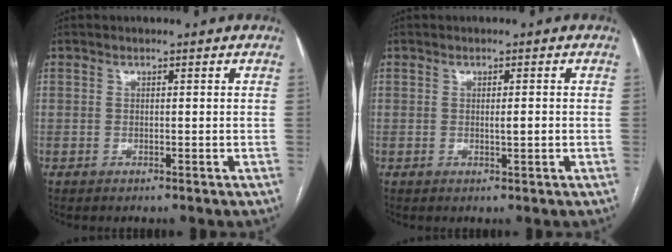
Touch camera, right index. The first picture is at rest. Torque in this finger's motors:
{"motor_torque": [0.51, 0.04, 0.16, 0.04]}